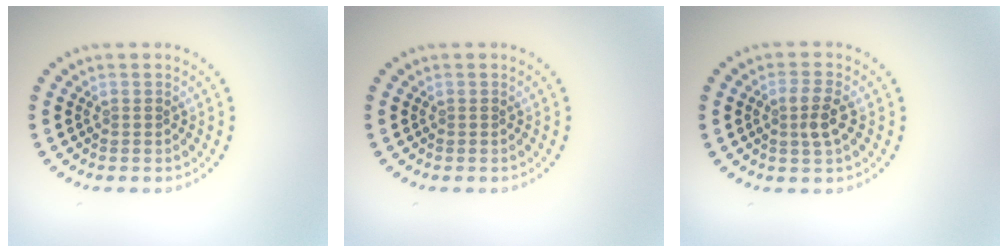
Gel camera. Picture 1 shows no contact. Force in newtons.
{"total": 0.0}
{"total": 2.2, "press": 2.1, "slide": 0.7}